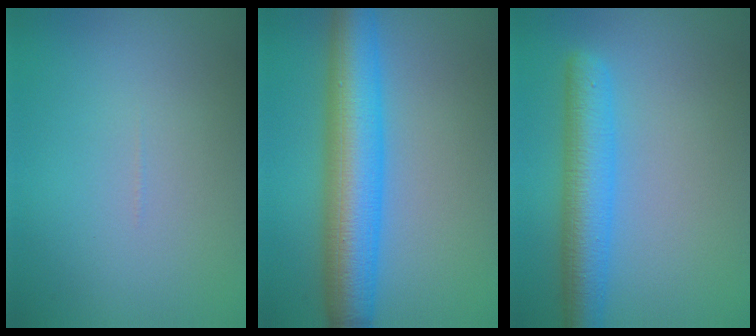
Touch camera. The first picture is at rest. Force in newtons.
{"total": 8.5, "press": 8.5, "slide": 0.1}
{"total": 5.1, "press": 5.1, "slide": 0.3}